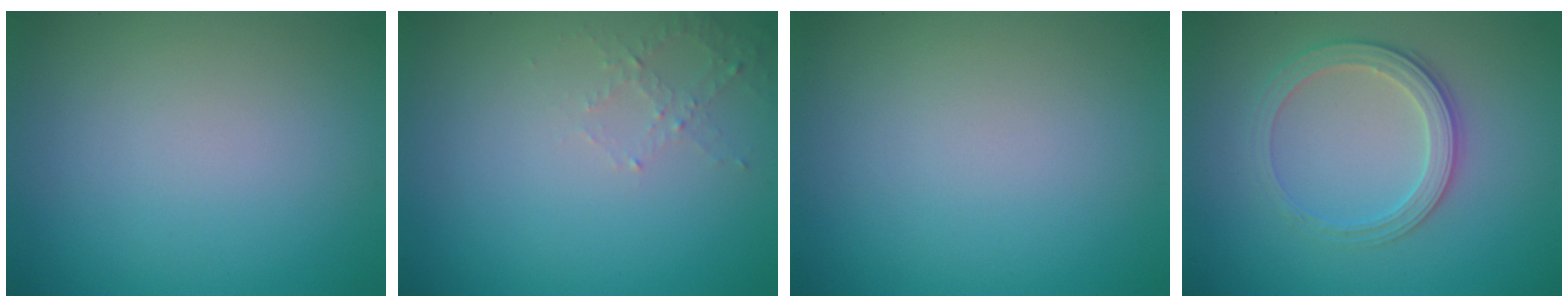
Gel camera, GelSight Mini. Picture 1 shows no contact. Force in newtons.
{"total": 1.3, "press": 1.3, "slide": 0.4}
{"total": 0.0}
{"total": 2.8, "press": 2.7, "slide": 0.8}